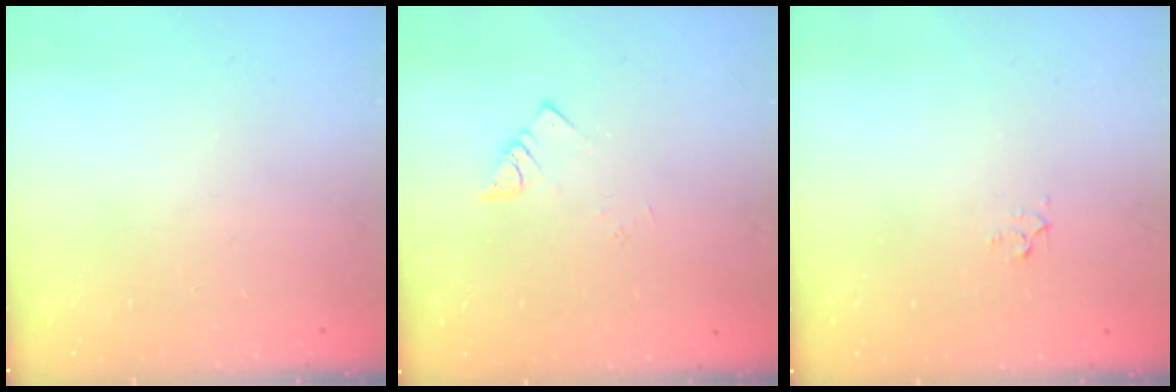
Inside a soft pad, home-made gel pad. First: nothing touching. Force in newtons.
{"total": 1.9, "press": 1.9, "slide": 0.1}
{"total": 2.3, "press": 2.3, "slide": 0.2}